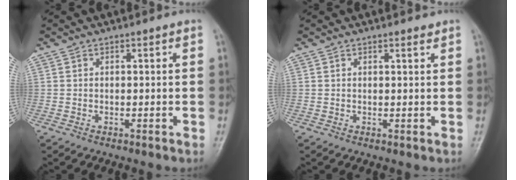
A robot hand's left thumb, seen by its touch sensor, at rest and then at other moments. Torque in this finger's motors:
{"motor_torque": [-0.71, -0.08, -0.15, 0.27, -0.04]}